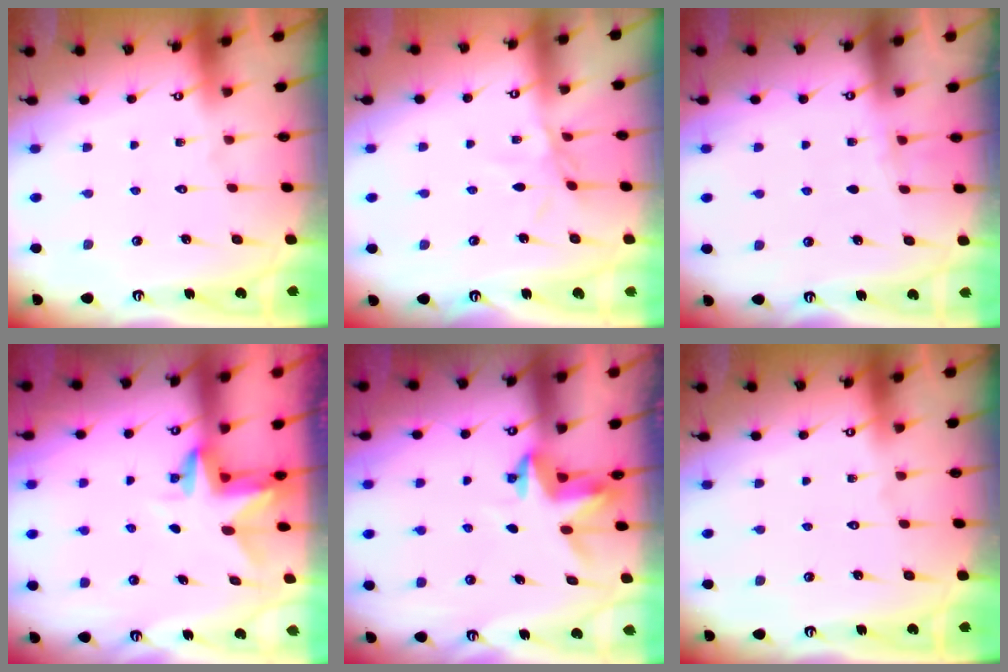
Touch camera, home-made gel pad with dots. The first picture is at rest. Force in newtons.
{"total": 4.4, "press": 4.4, "slide": 0.5}
{"total": 3.7, "press": 3.6, "slide": 1.1}
{"total": 2.9, "press": 2.9, "slide": 0.2}
{"total": 3.2, "press": 3.2, "slide": 0.1}
{"total": 0.0}